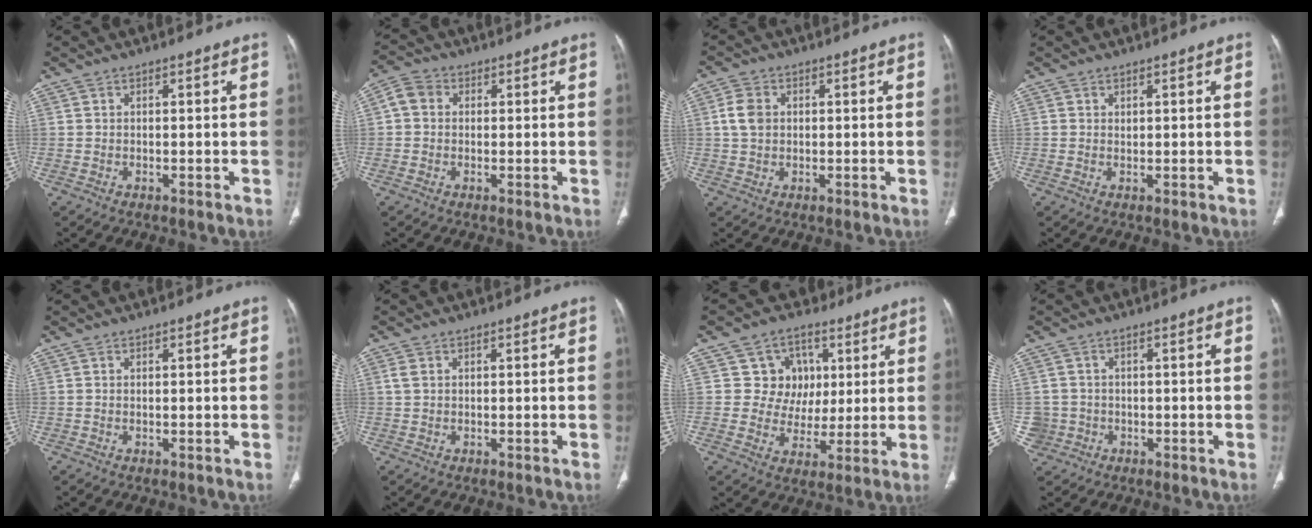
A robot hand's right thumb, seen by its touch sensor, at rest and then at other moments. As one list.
[{"total": 4.2, "force": [0.5, 3.6, 2.1], "torque": [-0.033, 0.014, 0.002]}, {"total": 4.3, "force": [0.5, 3.4, 2.6], "torque": [-0.051, 0.006, 0.007]}, {"total": 0.5, "force": [0.4, 0.3, 0.0], "torque": [0.009, -0.001, 0.005]}, {"total": 0.0}, {"total": 1.4, "force": [0.3, 1.1, 0.9], "torque": [-0.026, 0.005, 0.006]}, {"total": 11.1, "force": [4.3, 10.1, 1.4], "torque": [0.022, 0.000, 0.070]}, {"total": 3.6, "force": [-0.7, 3.5, 0.0], "torque": [0.017, 0.012, -0.013]}]